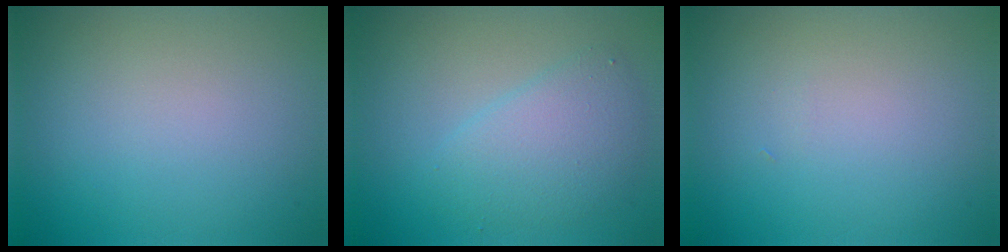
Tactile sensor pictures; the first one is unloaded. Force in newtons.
{"total": 3.7, "press": 3.7, "slide": 0.1}
{"total": 0.0}